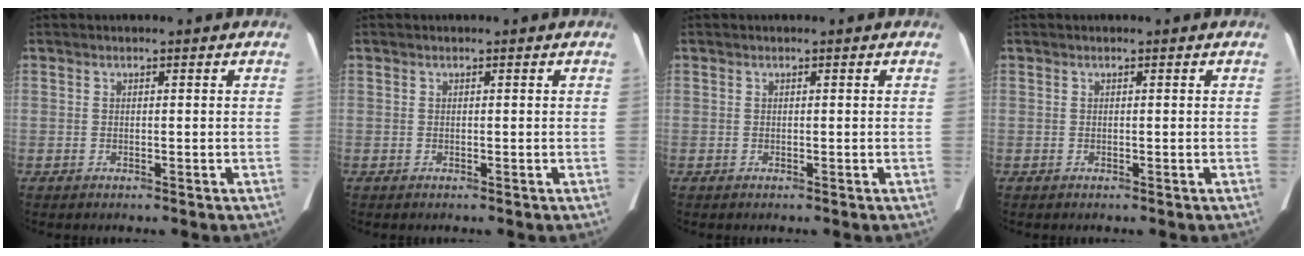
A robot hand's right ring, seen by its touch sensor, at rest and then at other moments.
{"total": 0.0}
{"total": 0.0}
{"total": 0.0}